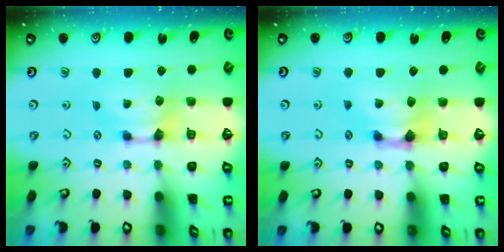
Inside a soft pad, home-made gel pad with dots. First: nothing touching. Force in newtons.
{"total": 1.3, "press": 0.5, "slide": 1.2}